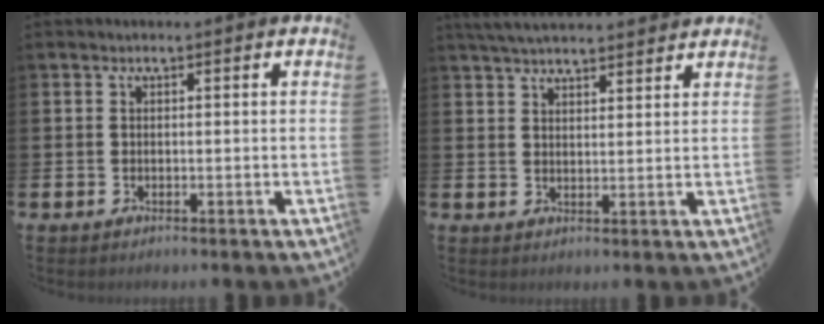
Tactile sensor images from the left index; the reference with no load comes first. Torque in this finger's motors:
{"motor_torque": [1.09, -1.05, 0.37, 0.09]}